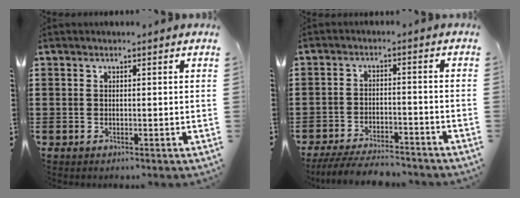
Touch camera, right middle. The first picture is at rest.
{"total": 5.2, "force": [-4.9, 0.6, 1.7], "torque": [-0.032, -0.003, -0.097]}